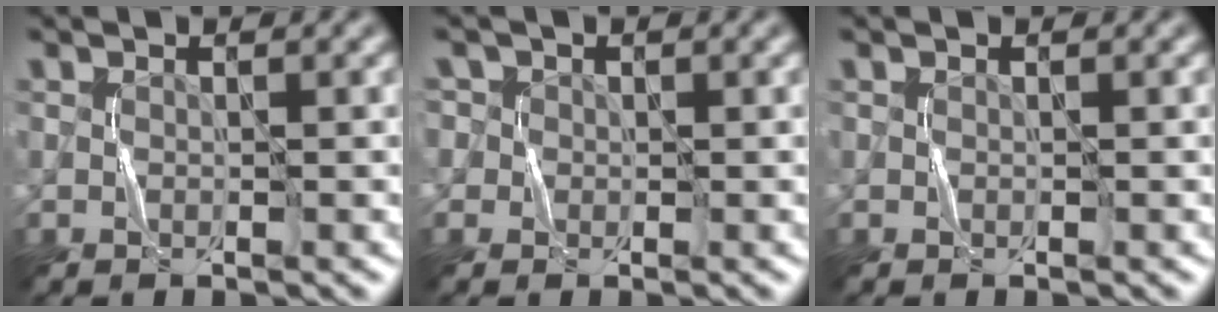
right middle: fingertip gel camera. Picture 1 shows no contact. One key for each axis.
{"total": 2.4, "fx": 0.8, "fy": 2.1, "fz": 0.7, "tx": -0.002, "ty": 0.011, "tz": 0.000}
{"total": 0.0}